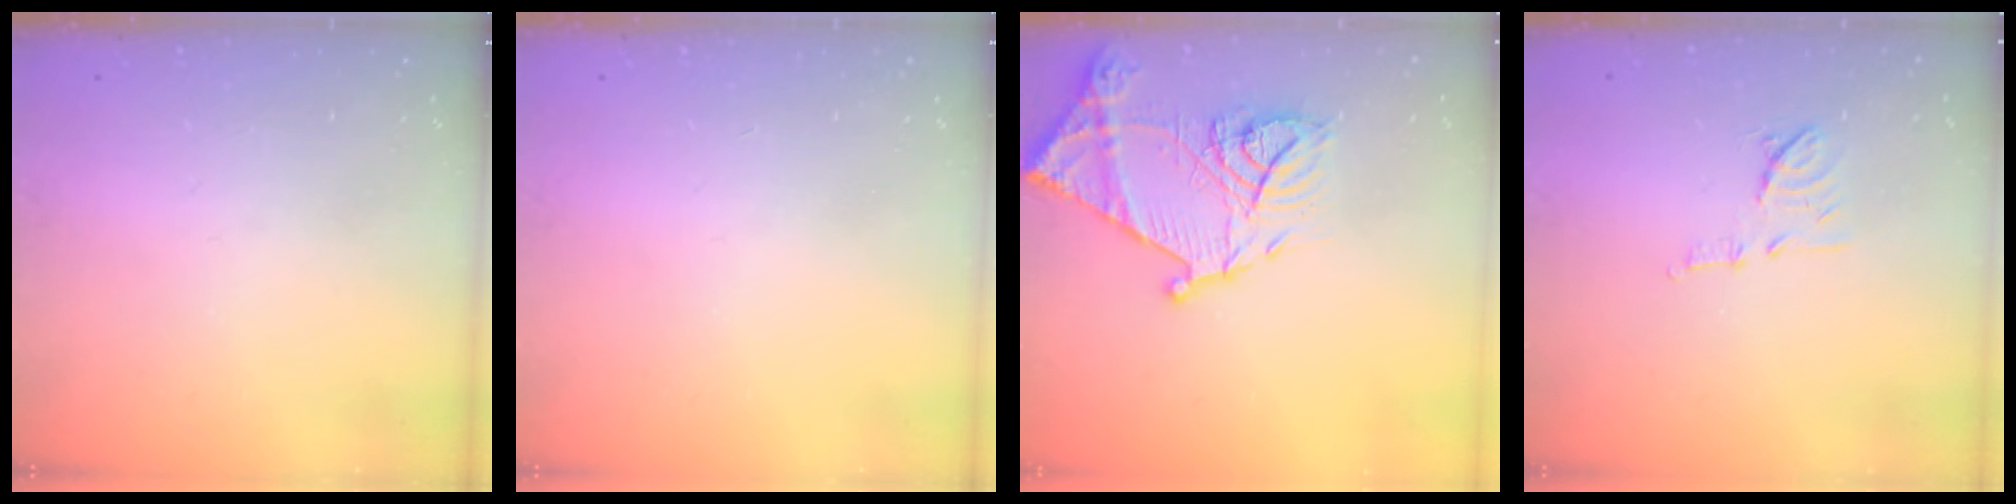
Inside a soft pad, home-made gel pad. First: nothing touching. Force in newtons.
{"total": 0.0}
{"total": 18.6, "press": 18.5, "slide": 1.9}
{"total": 8.3, "press": 8.3, "slide": 1.1}